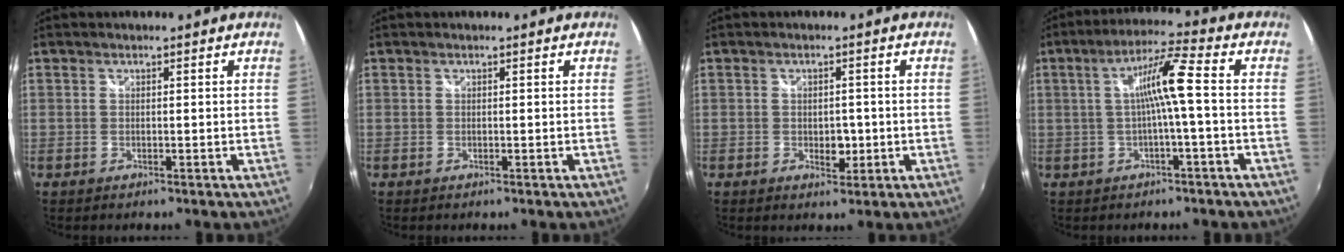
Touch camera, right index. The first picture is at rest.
{"total": 0.0}
{"total": 2.9, "force": [-0.5, 2.0, 2.0], "torque": [-0.032, 0.001, -0.003]}
{"total": 7.5, "force": [-0.7, -0.4, 7.5], "torque": [-0.145, 0.013, -0.007]}